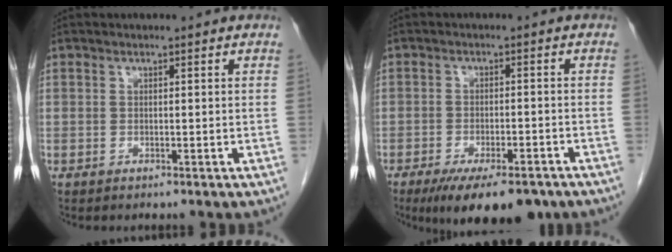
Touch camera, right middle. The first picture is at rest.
{"total": 11.7, "force": [-8.5, 3.6, 7.2], "torque": [-0.098, -0.010, -0.124]}